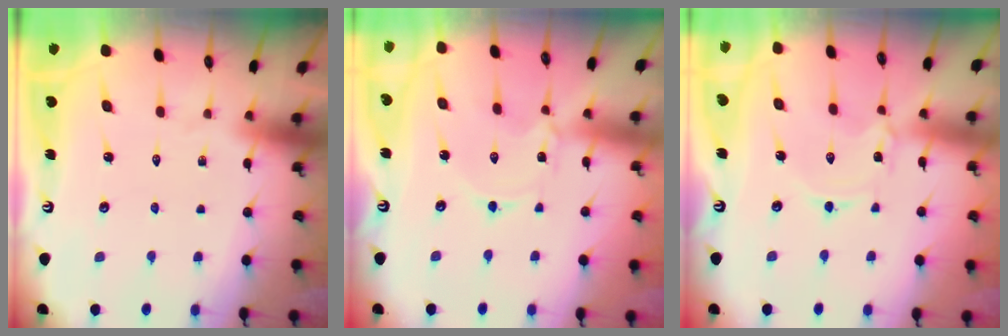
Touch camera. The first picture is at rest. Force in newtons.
{"total": 1.7, "press": 1.7, "slide": 0.3}
{"total": 1.4, "press": 1.4, "slide": 0.2}